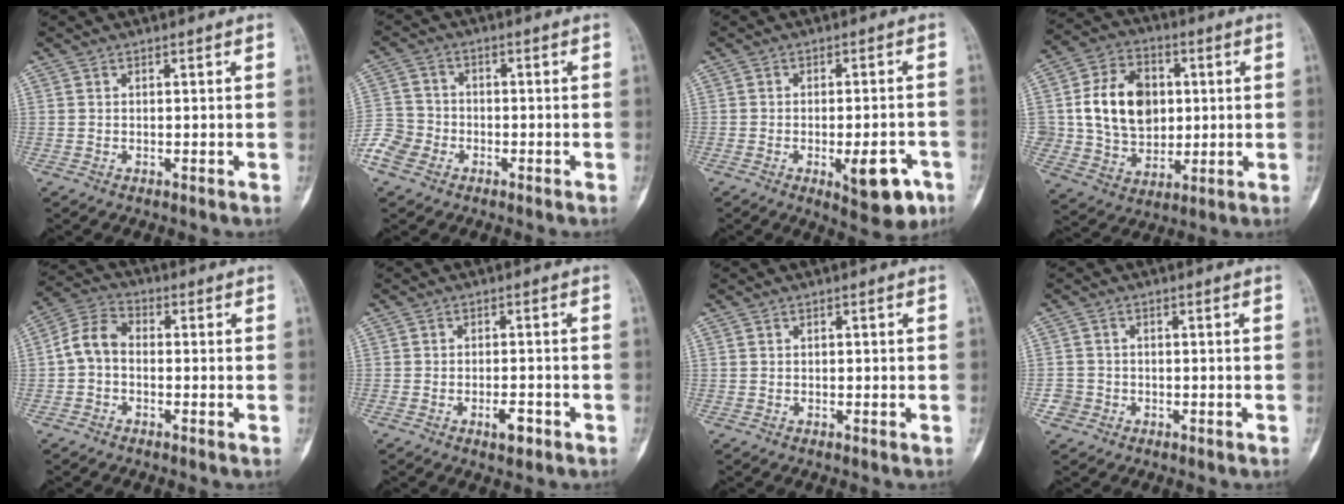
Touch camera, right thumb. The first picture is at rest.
{"total": 6.7, "force": [-3.5, 5.2, 2.4], "torque": [-0.042, 0.014, -0.074]}
{"total": 9.4, "force": [-3.9, 3.6, 7.7], "torque": [-0.083, 0.013, -0.043]}
{"total": 15.7, "force": [2.0, 12.0, 9.9], "torque": [-0.133, 0.002, 0.041]}
{"total": 6.5, "force": [-0.7, 4.7, 4.5], "torque": [-0.080, 0.022, -0.028]}
{"total": 3.4, "force": [-1.7, 1.5, 2.5], "torque": [-0.032, 0.009, -0.025]}
{"total": 0.6, "force": [0.0, 0.4, 0.4], "torque": [-0.002, 0.001, 0.000]}
{"total": 2.3, "force": [-0.9, 2.1, -0.1], "torque": [0.015, 0.011, -0.023]}